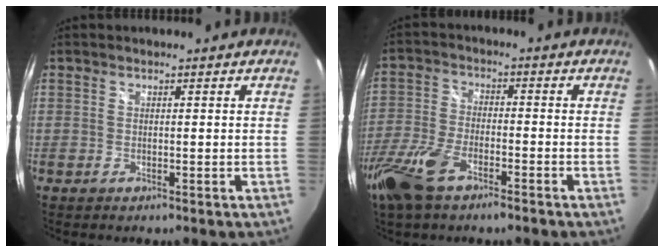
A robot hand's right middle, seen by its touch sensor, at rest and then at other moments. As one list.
[{"total": 12.1, "force": [-7.7, 4.7, 8.0], "torque": [-0.197, -0.022, -0.155]}]